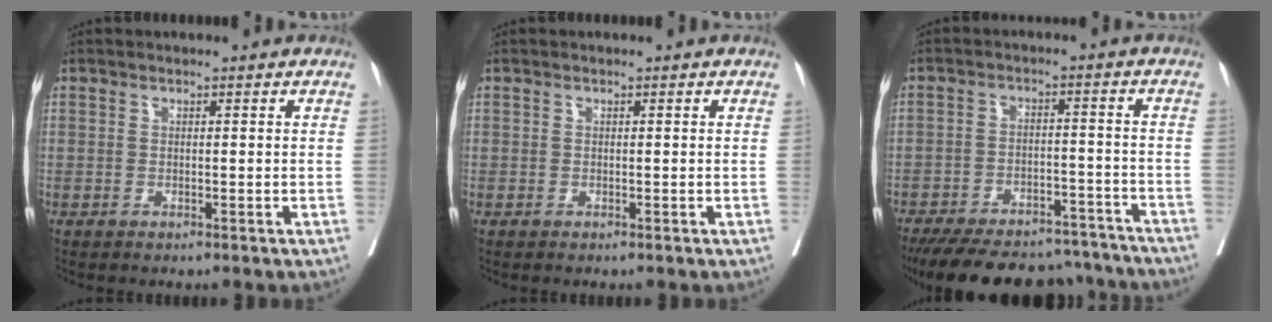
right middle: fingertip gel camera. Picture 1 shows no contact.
{"total": 0.0}
{"total": 21.5, "force": [-18.8, 7.0, 7.6], "torque": [-0.142, -0.002, -0.255]}